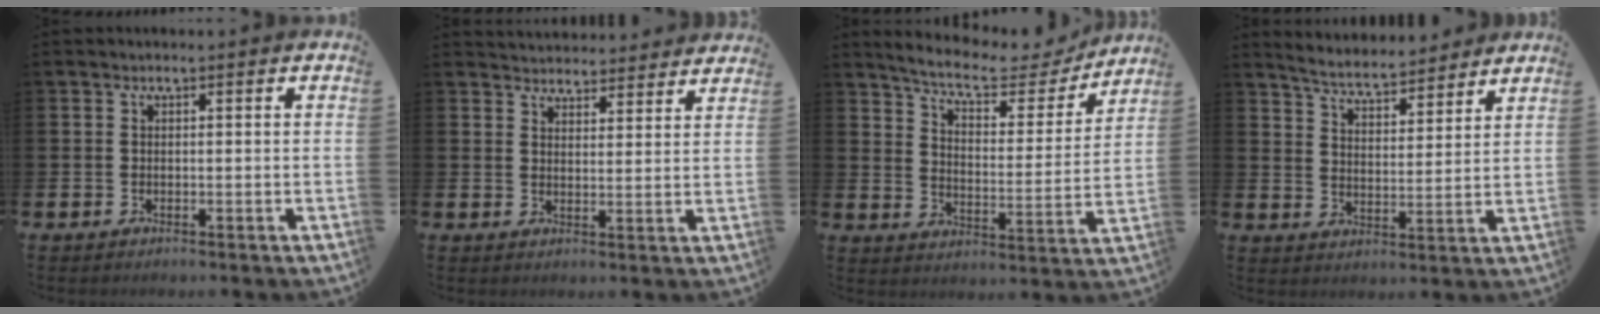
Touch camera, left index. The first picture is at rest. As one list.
[{"total": 4.4, "force": [4.3, 0.8, -0.3], "torque": [-0.003, -0.026, 0.079]}, {"total": 7.7, "force": [7.0, 1.7, 2.8], "torque": [-0.073, -0.050, 0.114]}, {"total": 5.6, "force": [5.5, 0.6, 0.7], "torque": [-0.042, -0.036, 0.095]}]